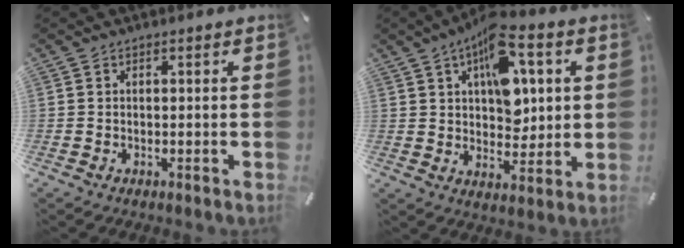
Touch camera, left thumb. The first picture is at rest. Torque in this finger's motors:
{"motor_torque": [2.47, 2.53, 1.89, -0.89, 0.22]}